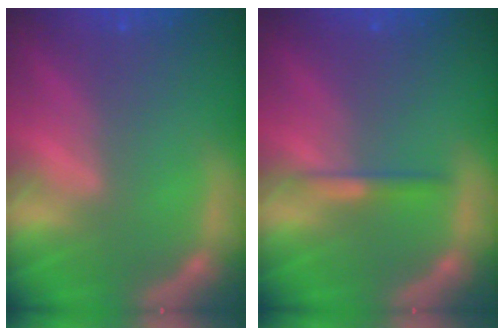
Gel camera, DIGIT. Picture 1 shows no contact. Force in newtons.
{"total": 1.4}